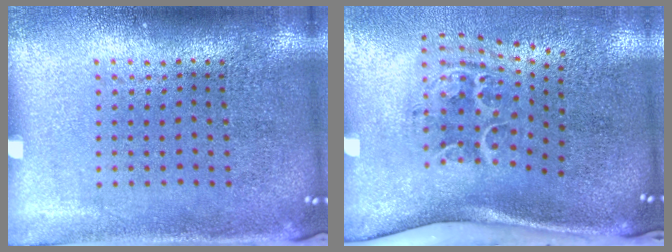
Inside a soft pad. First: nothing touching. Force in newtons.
{"total": 1.9, "press": 1.4, "slide": 1.3}